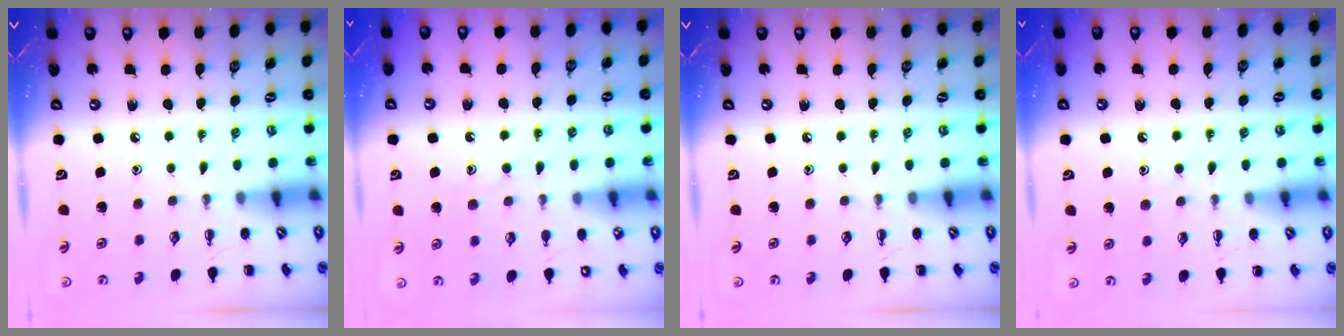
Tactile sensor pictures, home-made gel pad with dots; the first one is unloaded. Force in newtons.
{"total": 10.1, "press": 10.1, "slide": 0.8}
{"total": 0.0}
{"total": 6.9, "press": 6.8, "slide": 1.2}